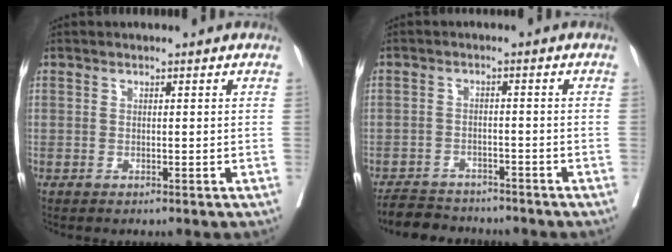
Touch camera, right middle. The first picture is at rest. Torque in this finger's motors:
{"motor_torque": [0.43, -0.88, -0.02, -0.01]}